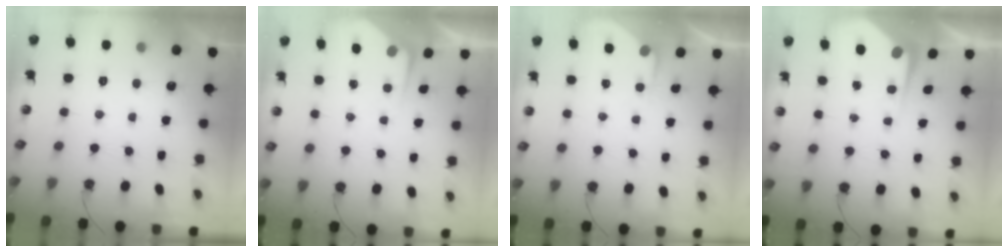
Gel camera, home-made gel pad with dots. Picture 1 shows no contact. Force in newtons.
{"total": 2.9, "press": 2.9, "slide": 0.5}
{"total": 2.7, "press": 2.6, "slide": 0.5}
{"total": 4.2, "press": 4.2, "slide": 0.6}